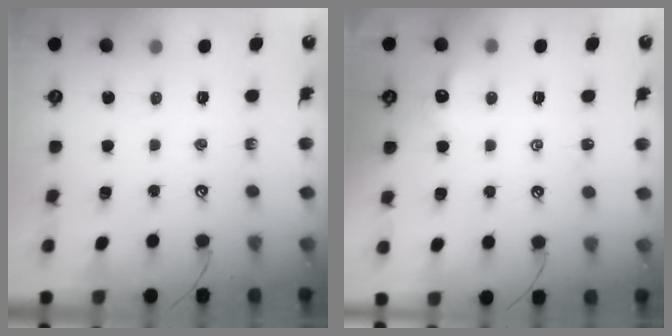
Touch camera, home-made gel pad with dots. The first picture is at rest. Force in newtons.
{"total": 2.0, "press": 2.0, "slide": 0.3}